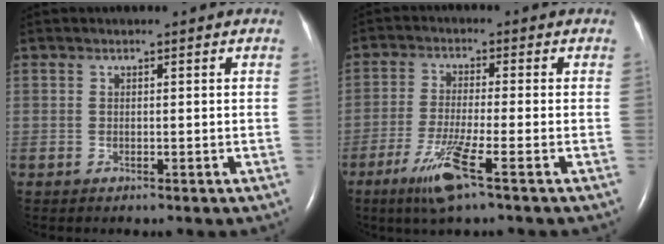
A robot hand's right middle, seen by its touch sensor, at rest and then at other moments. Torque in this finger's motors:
{"motor_torque": [0.21, -0.16, 0.20, 0.10]}